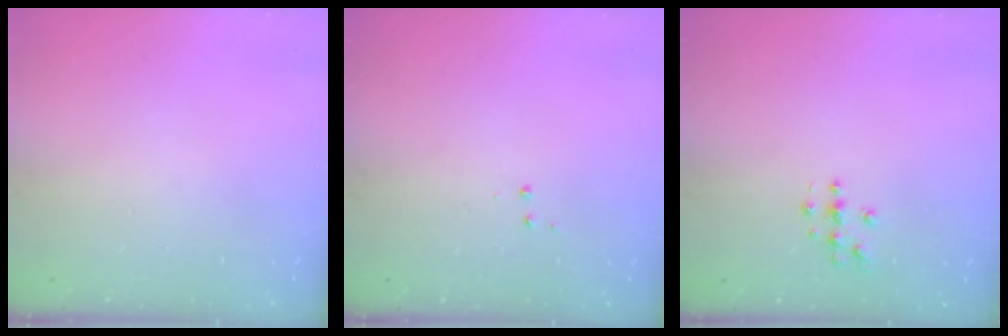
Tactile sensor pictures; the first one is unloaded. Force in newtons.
{"total": 2.9, "press": 2.8, "slide": 0.4}
{"total": 4.1, "press": 4.1, "slide": 0.5}